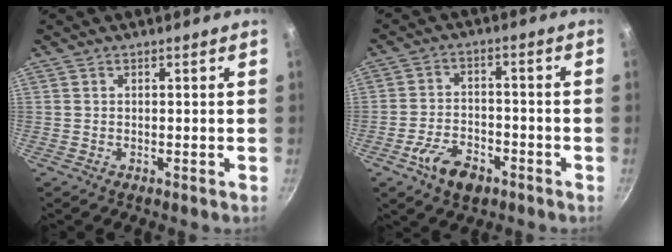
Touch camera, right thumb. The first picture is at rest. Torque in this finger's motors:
{"motor_torque": [0.63, 1.24, 0.21, -0.06, 0.30]}